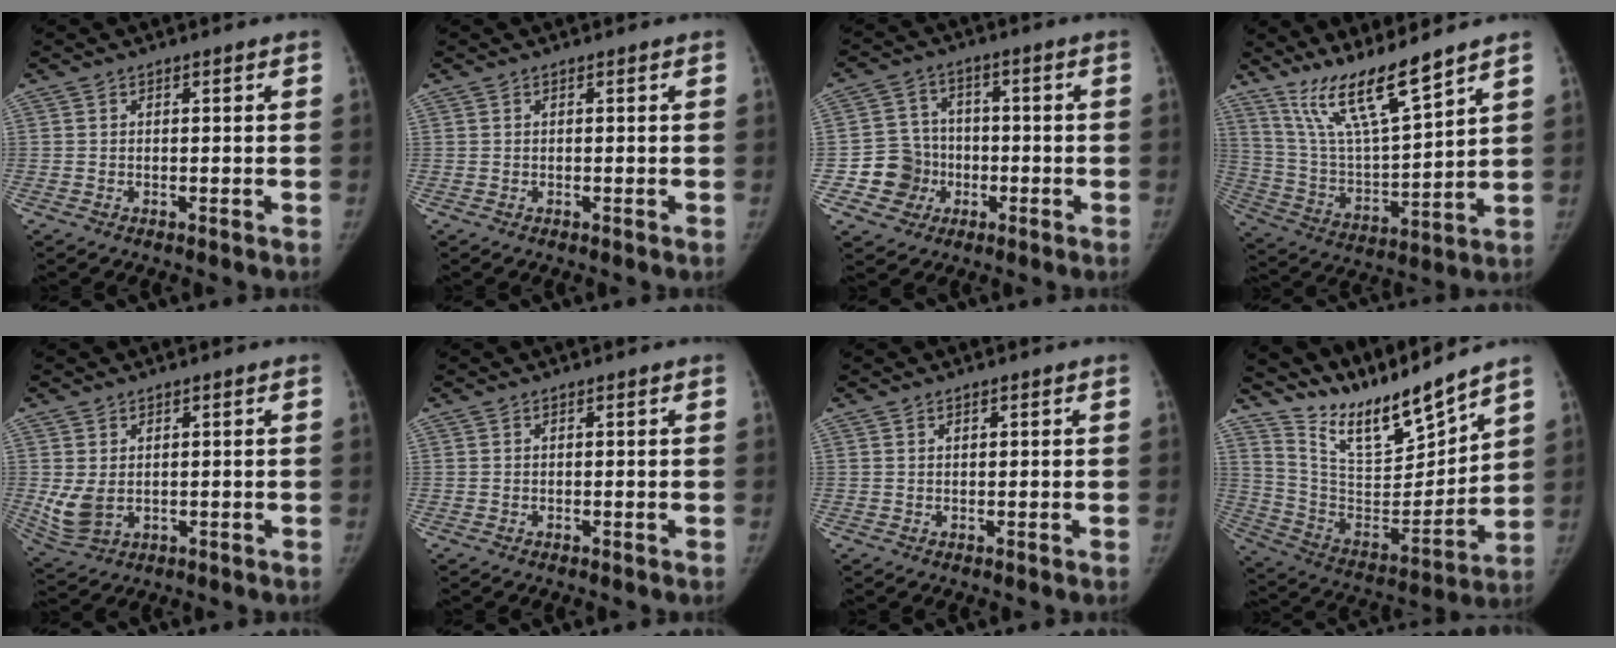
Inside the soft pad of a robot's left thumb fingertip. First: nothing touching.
{"total": 0.0}
{"total": 8.3, "force": [-2.3, 7.8, 1.5], "torque": [0.016, 0.018, -0.042]}
{"total": 14.5, "force": [11.4, 1.5, 8.9], "torque": [-0.156, -0.070, 0.225]}
{"total": 5.4, "force": [0.3, 3.9, 3.8], "torque": [-0.078, -0.012, 0.022]}
{"total": 0.0}
{"total": 0.0}
{"total": 17.8, "force": [16.0, 2.5, 7.4], "torque": [-0.097, -0.108, 0.304]}